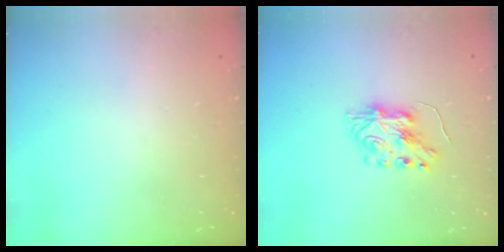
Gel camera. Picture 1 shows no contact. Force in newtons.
{"total": 8.7, "press": 8.6, "slide": 0.9}